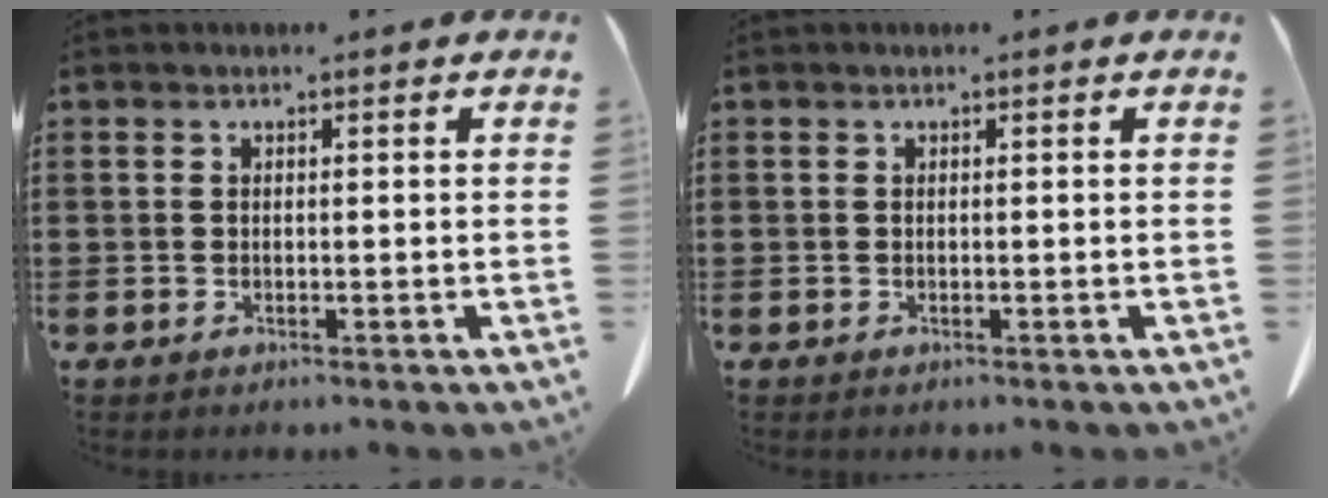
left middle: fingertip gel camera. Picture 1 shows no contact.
{"total": 0.0}